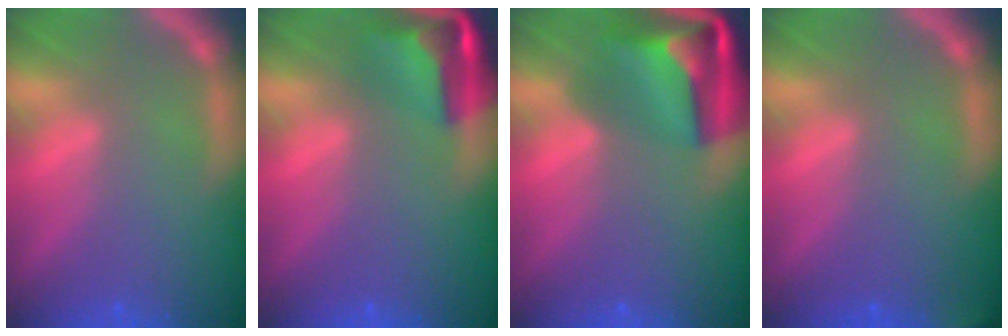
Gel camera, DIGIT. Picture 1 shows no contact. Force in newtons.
{"total": 6.4}
{"total": 10.1}
{"total": 1.4}